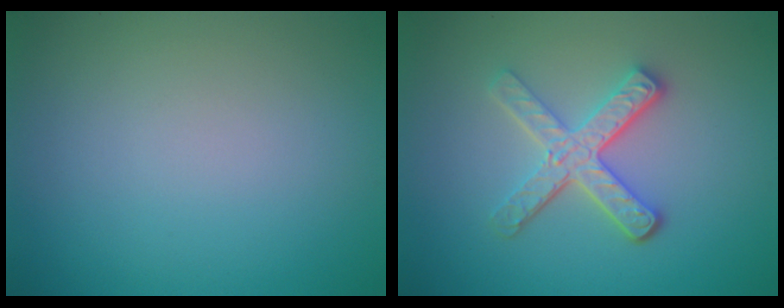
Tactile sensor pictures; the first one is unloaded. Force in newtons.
{"total": 4.1, "press": 3.3, "slide": 2.4}